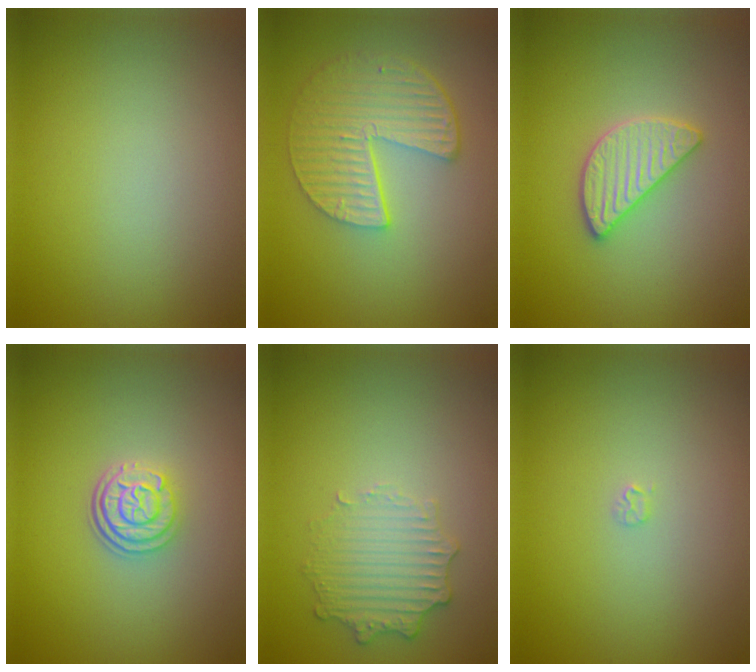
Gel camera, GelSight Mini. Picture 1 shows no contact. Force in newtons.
{"total": 5.6, "press": 4.2, "slide": 3.7}
{"total": 2.6, "press": 2.6, "slide": 0.2}
{"total": 3.0, "press": 2.4, "slide": 1.7}
{"total": 2.5, "press": 2.3, "slide": 1.0}
{"total": 0.5, "press": 0.5, "slide": 0.1}